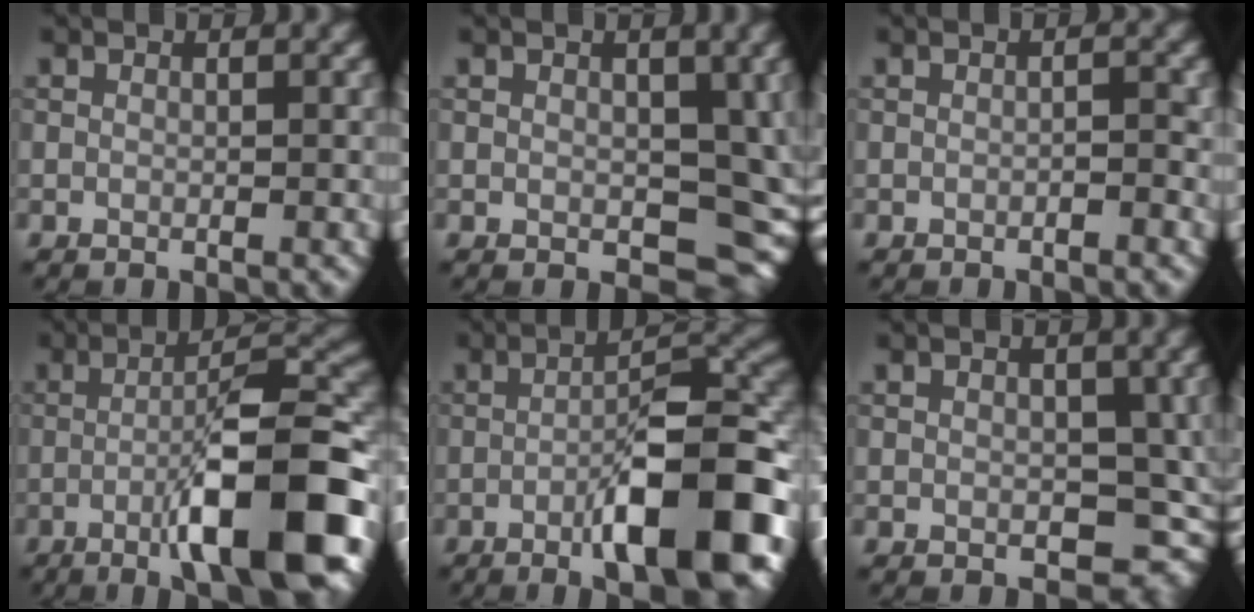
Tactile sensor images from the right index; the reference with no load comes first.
{"total": 6.2, "force": [0.0, 4.0, 4.7], "torque": [-0.060, -0.011, -0.001]}
{"total": 0.8, "force": [-0.5, 0.1, 0.7], "torque": [-0.010, 0.004, -0.007]}
{"total": 12.6, "force": [-4.6, 2.8, 11.5], "torque": [-0.164, 0.006, -0.074]}
{"total": 11.6, "force": [-4.4, 3.3, 10.3], "torque": [-0.140, 0.009, -0.070]}
{"total": 4.5, "force": [-0.2, 2.9, 3.4], "torque": [-0.043, -0.010, -0.001]}